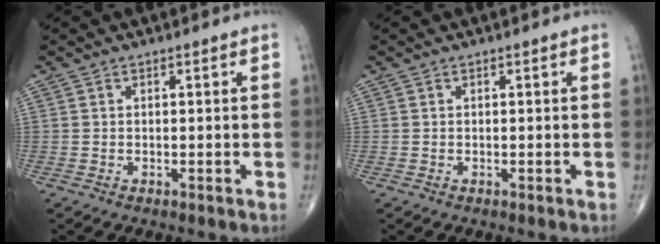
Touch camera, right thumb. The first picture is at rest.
{"total": 0.0}